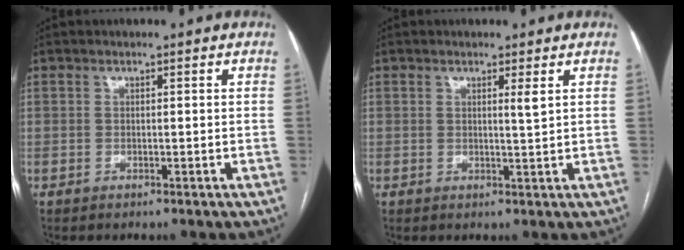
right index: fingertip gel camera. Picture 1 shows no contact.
{"total": 1.5, "force": [0.7, -0.3, 1.3], "torque": [-0.023, -0.007, 0.012]}